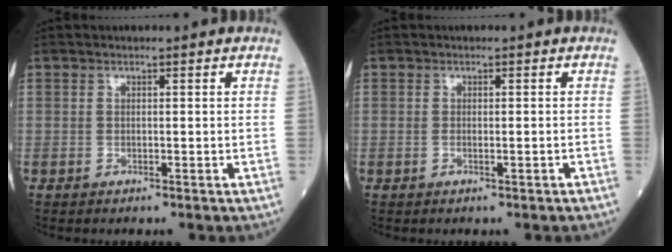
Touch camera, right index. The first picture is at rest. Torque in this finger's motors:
{"motor_torque": [-0.06, -0.03, -0.04, -0.01]}